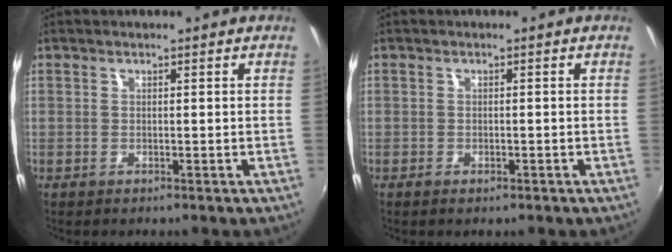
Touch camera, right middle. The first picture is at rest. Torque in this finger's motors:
{"motor_torque": [-0.53, -0.13, -0.05, -0.01]}